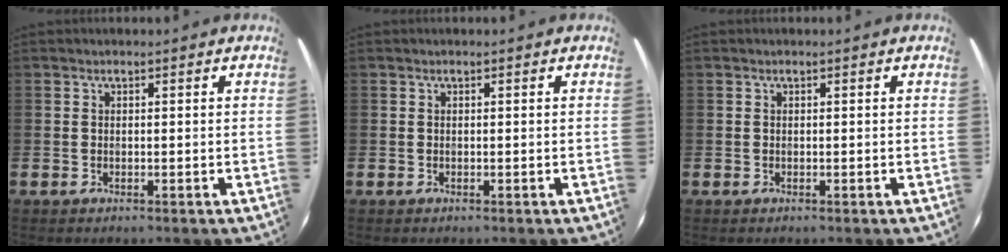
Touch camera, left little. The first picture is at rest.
{"total": 0.0}
{"total": 0.0}